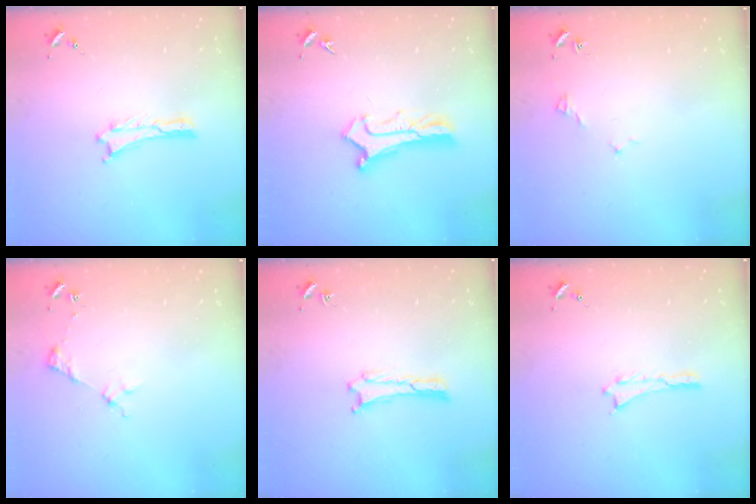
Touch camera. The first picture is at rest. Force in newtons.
{"total": 2.6, "press": 2.6, "slide": 0.2}
{"total": 2.9, "press": 2.9, "slide": 0.3}
{"total": 2.9, "press": 2.9, "slide": 0.4}
{"total": 0.0}
{"total": 0.0}